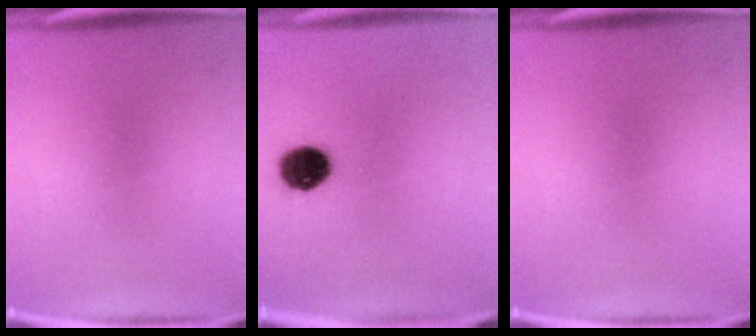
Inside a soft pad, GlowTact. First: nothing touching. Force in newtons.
{"total": 9.4}
{"total": 0.0}